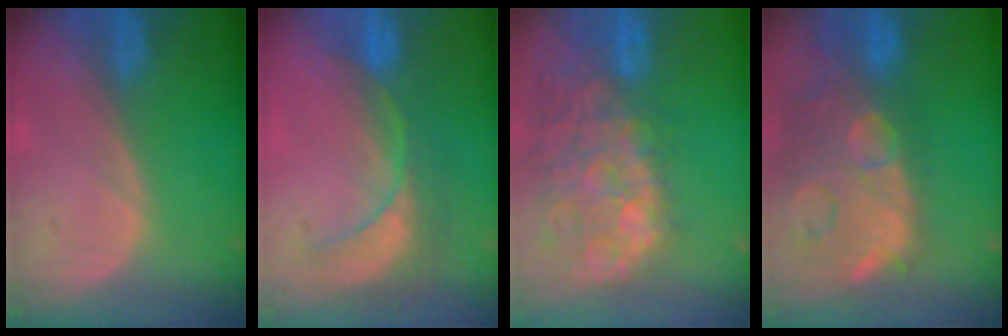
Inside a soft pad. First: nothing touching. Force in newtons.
{"total": 9.1, "press": 7.9, "slide": 4.5}
{"total": 14.2, "press": 11.6, "slide": 8.3}
{"total": 15.0, "press": 11.9, "slide": 9.0}